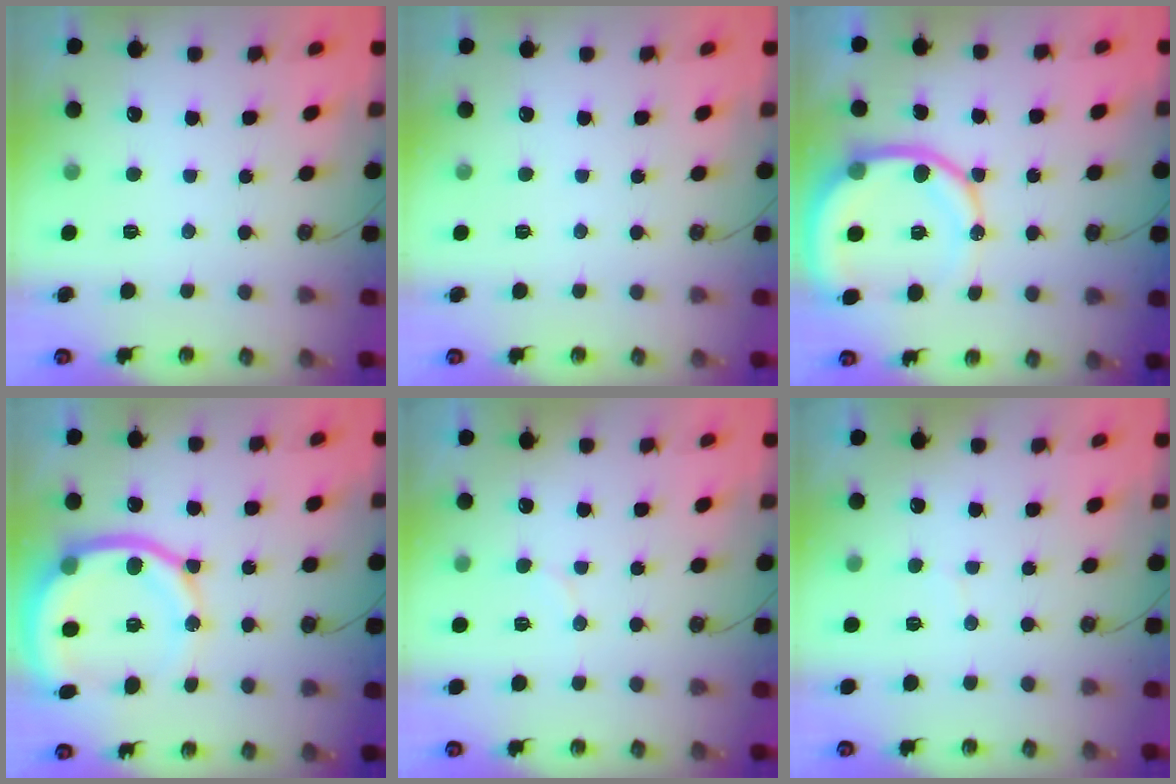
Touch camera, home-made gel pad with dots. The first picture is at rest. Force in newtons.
{"total": 0.0}
{"total": 13.6, "press": 13.5, "slide": 1.8}
{"total": 16.3, "press": 16.1, "slide": 2.6}
{"total": 6.1, "press": 6.1, "slide": 0.5}
{"total": 2.9, "press": 2.9, "slide": 0.3}